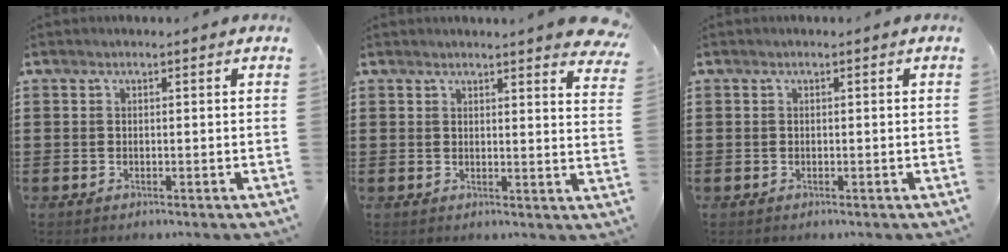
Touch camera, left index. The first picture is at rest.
{"total": 3.6, "force": [3.3, -0.6, 1.2], "torque": [-0.018, -0.020, 0.057]}
{"total": 0.0}